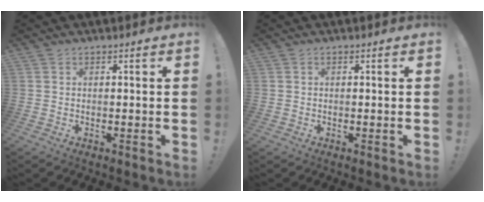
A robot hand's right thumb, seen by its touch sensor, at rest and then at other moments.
{"total": 0.5, "force": [0.1, -0.3, 0.4], "torque": [-0.007, -0.002, 0.000]}